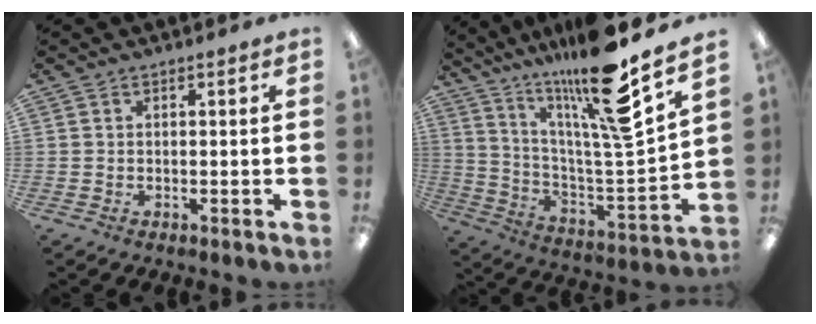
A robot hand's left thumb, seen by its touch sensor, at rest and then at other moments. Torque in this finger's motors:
{"motor_torque": [0.61, 0.41, 1.44, -1.33, 0.18]}